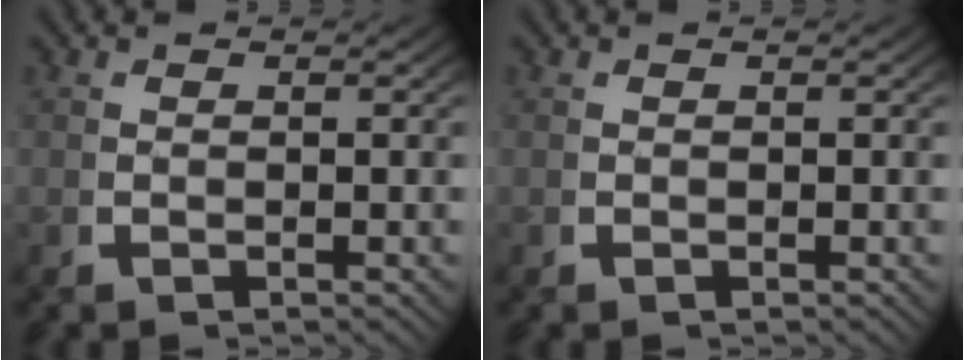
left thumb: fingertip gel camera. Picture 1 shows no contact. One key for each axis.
{"total": 0.0}